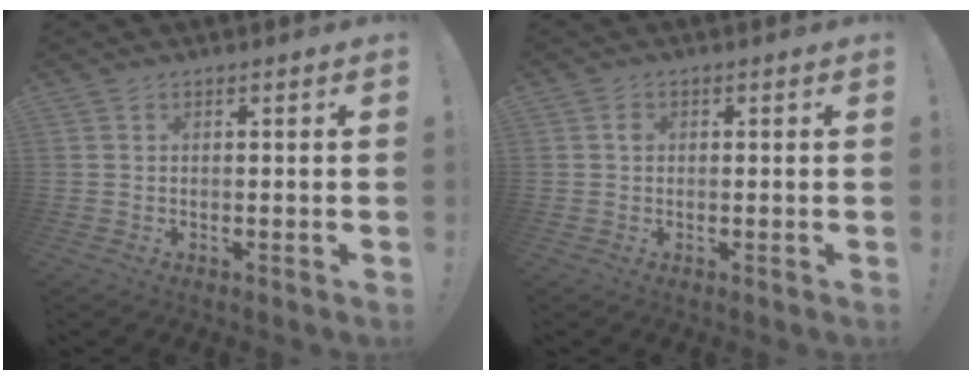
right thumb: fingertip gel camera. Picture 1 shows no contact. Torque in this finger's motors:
{"motor_torque": [0.01, 0.24, 0.15, -0.06, 0.00]}